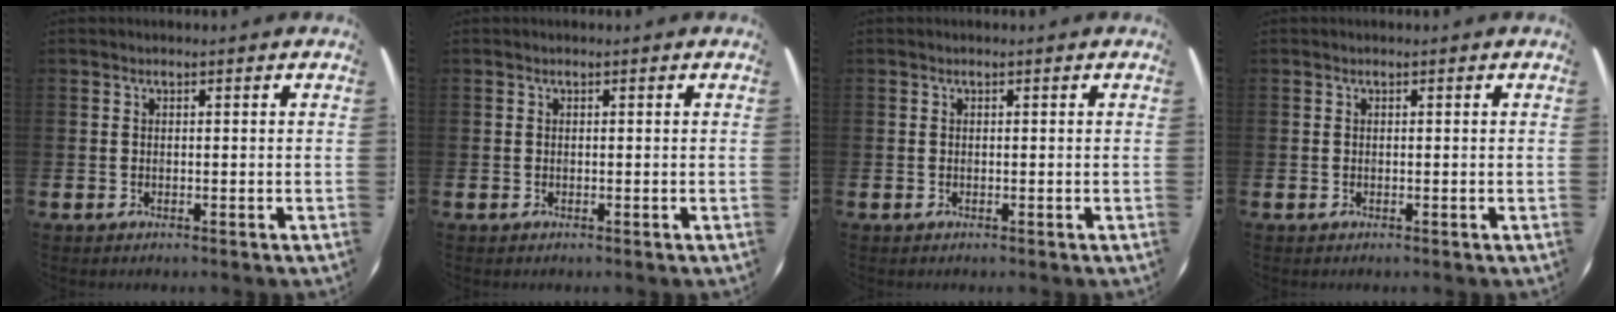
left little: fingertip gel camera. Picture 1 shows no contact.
{"total": 0.0}
{"total": 0.0}
{"total": 0.0}